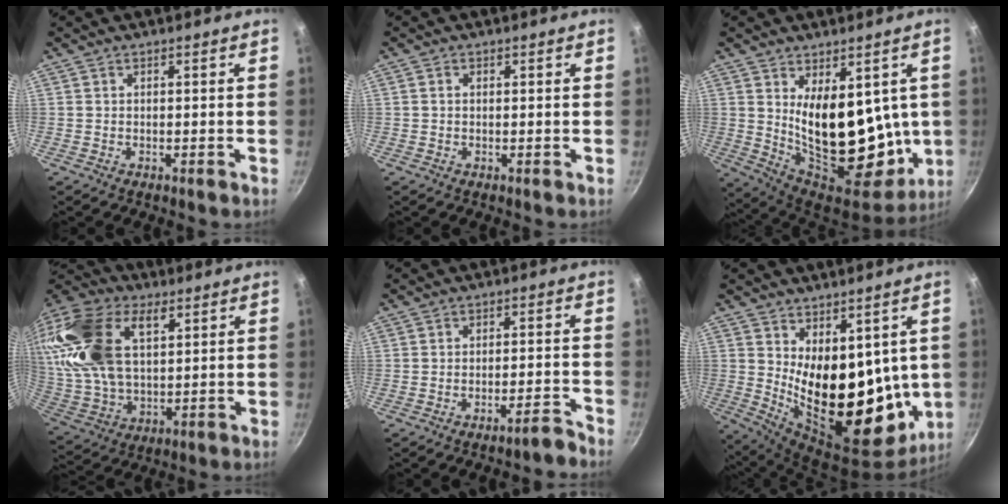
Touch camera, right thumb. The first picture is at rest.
{"total": 0.6, "force": [0.1, 0.4, 0.5], "torque": [-0.007, 0.003, 0.001]}
{"total": 21.1, "force": [2.7, 11.3, 17.5], "torque": [-0.211, -0.069, 0.071]}
{"total": 24.1, "force": [8.5, 14.1, 17.6], "torque": [-0.359, -0.003, 0.160]}
{"total": 3.7, "force": [-3.2, 0.1, 1.8], "torque": [-0.018, 0.035, -0.041]}
{"total": 20.5, "force": [3.2, 11.5, 16.7], "torque": [-0.204, -0.070, 0.076]}